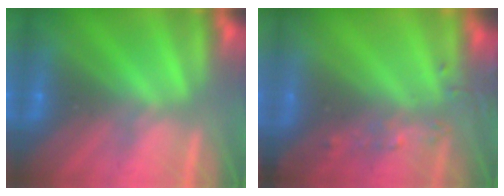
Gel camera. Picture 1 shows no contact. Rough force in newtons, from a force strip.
{"total": 8.8}